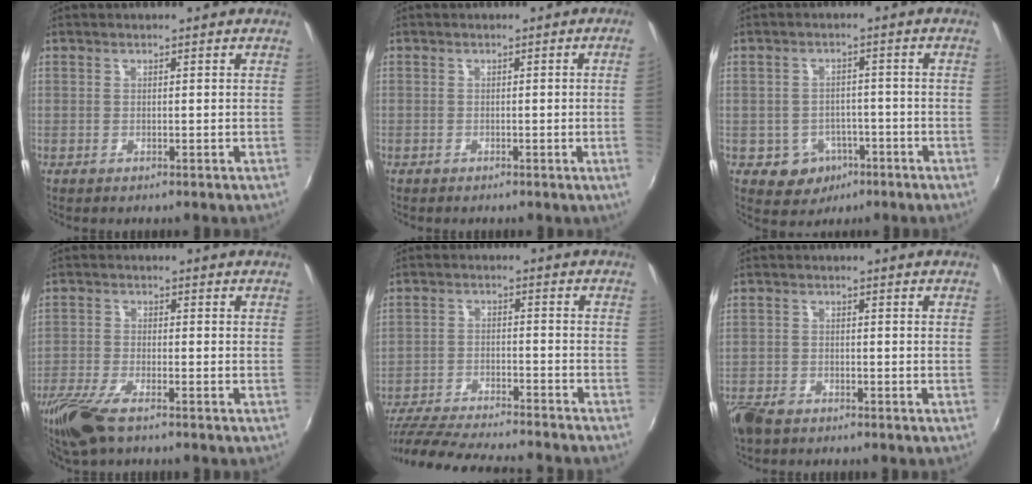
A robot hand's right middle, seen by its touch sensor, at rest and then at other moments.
{"total": 2.2, "force": [-0.2, -1.4, 1.7], "torque": [-0.023, -0.014, 0.003]}
{"total": 6.1, "force": [-2.9, 5.2, 1.5], "torque": [-0.041, 0.011, -0.027]}
{"total": 9.6, "force": [-6.9, 2.7, 6.2], "torque": [-0.155, -0.032, -0.137]}
{"total": 20.1, "force": [-17.8, 2.4, 9.0], "torque": [-0.177, -0.033, -0.277]}
{"total": 6.6, "force": [-5.0, 3.2, 2.8], "torque": [-0.084, -0.018, -0.098]}